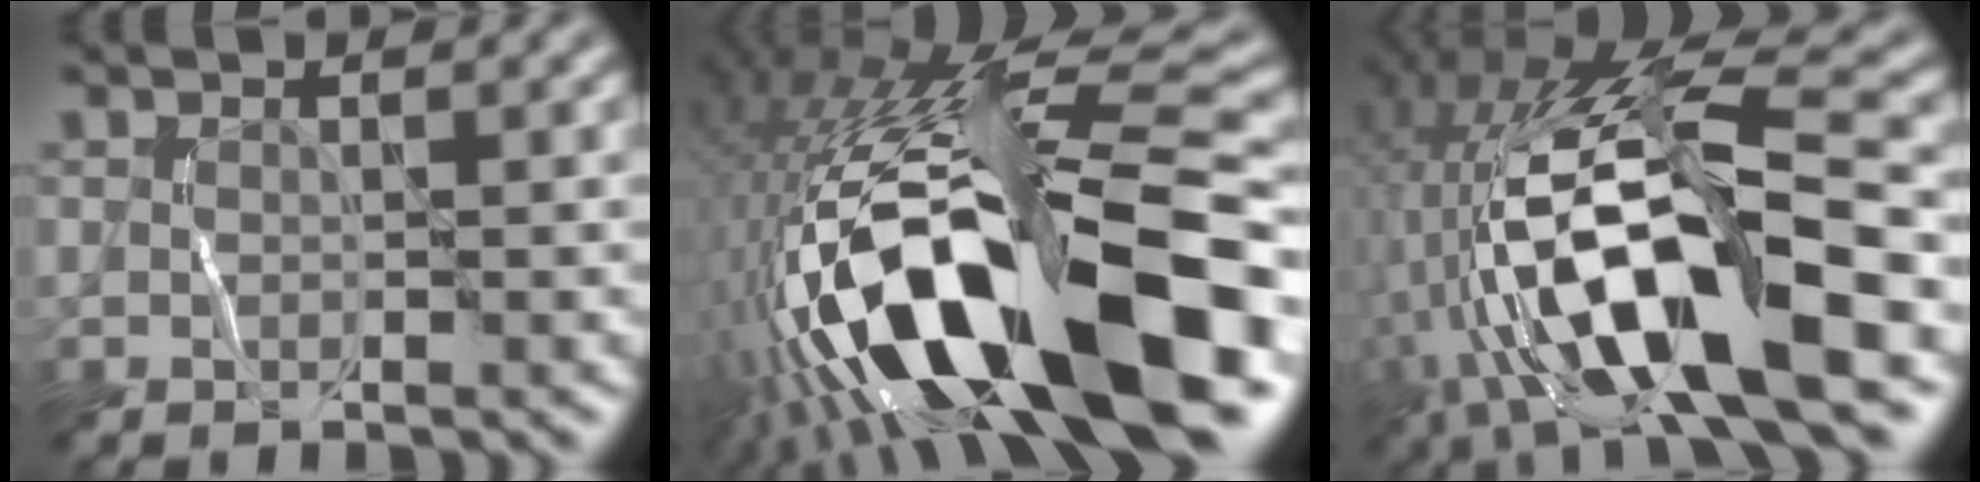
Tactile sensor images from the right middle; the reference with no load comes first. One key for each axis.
{"total": 18.0, "fx": -7.3, "fy": 6.0, "fz": 15.4, "tx": -0.259, "ty": 0.022, "tz": -0.133}
{"total": 14.7, "fx": -4.1, "fy": 4.6, "fz": 13.3, "tx": -0.239, "ty": 0.021, "tz": -0.069}